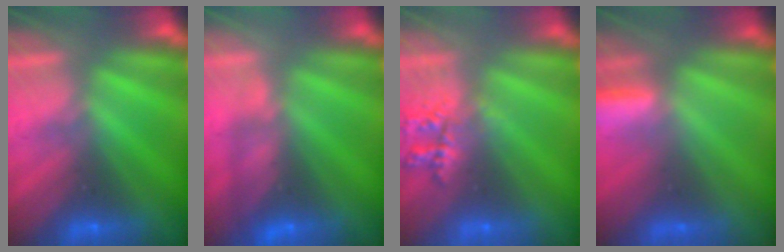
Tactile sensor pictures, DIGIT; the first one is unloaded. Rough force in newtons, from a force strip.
{"total": 4.9}
{"total": 2.2}
{"total": 2.8}